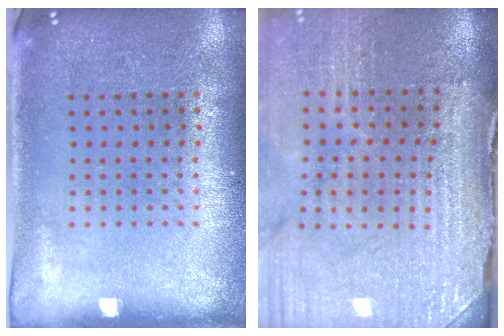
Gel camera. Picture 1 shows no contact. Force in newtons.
{"total": 4.0, "press": 3.4, "slide": 2.0}